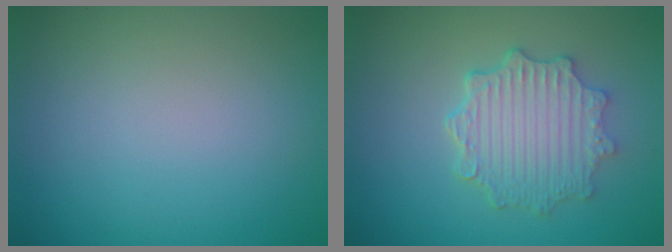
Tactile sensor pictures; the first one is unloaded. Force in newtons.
{"total": 4.7, "press": 3.9, "slide": 2.6}